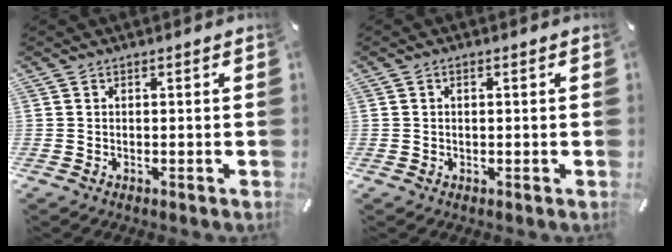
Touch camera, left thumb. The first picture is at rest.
{"total": 1.0, "force": [0.1, 0.7, 0.8], "torque": [-0.017, 0.004, 0.001]}